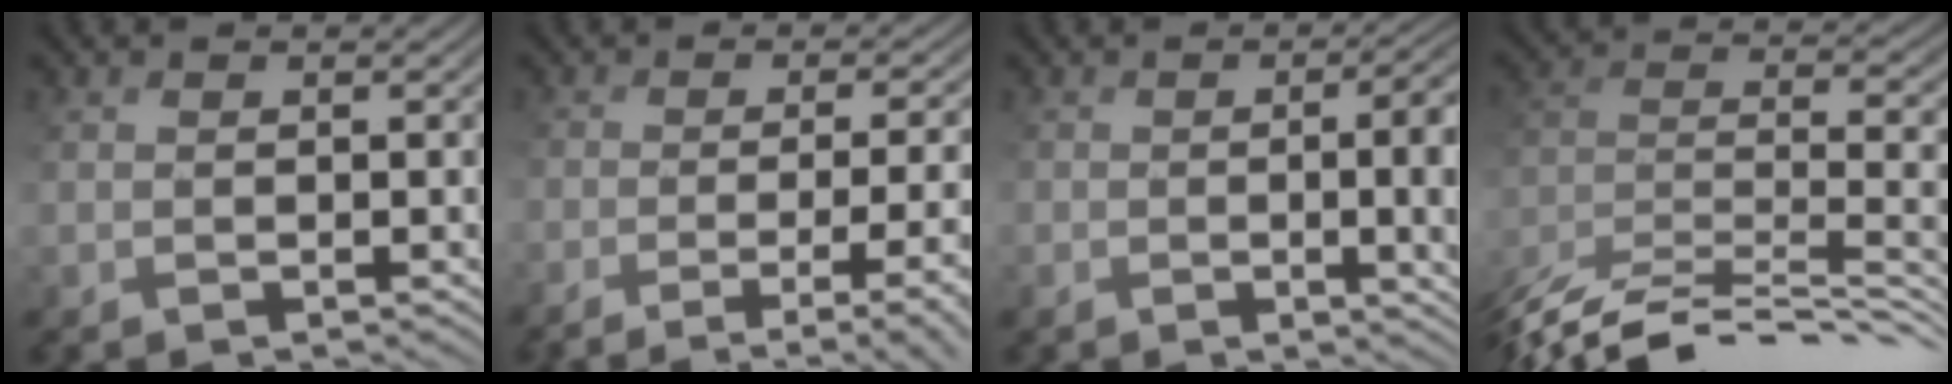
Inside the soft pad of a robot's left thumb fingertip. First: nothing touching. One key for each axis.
{"total": 9.4, "fx": -4.3, "fy": 3.1, "fz": 7.8, "tx": -0.114, "ty": -0.004, "tz": -0.041}
{"total": 9.2, "fx": -1.1, "fy": 3.7, "fz": 8.3, "tx": -0.113, "ty": -0.007, "tz": 0.006}
{"total": 12.0, "fx": -9.6, "fy": 3.1, "fz": 6.5, "tx": -0.149, "ty": 0.008, "tz": -0.156}